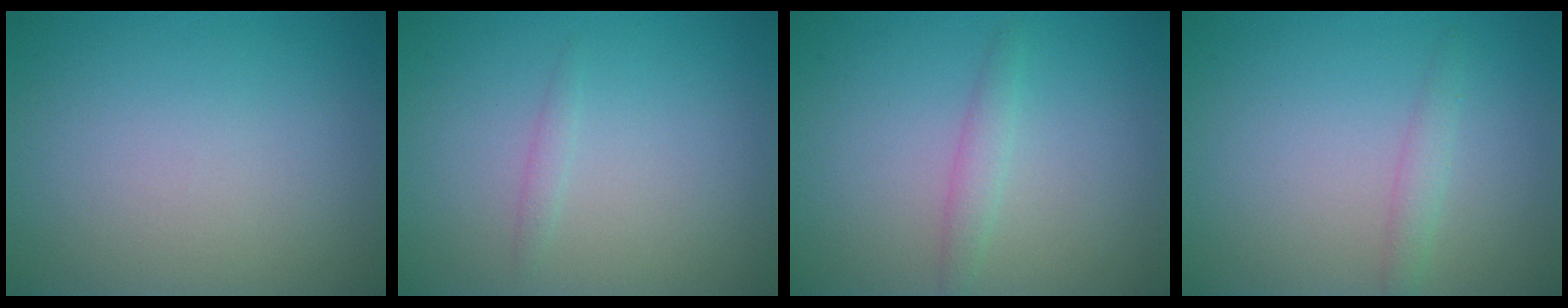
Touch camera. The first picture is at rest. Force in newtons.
{"total": 0.8, "press": 0.8, "slide": 0.1}
{"total": 1.5, "press": 1.5, "slide": 0.0}
{"total": 1.4, "press": 1.4, "slide": 0.0}